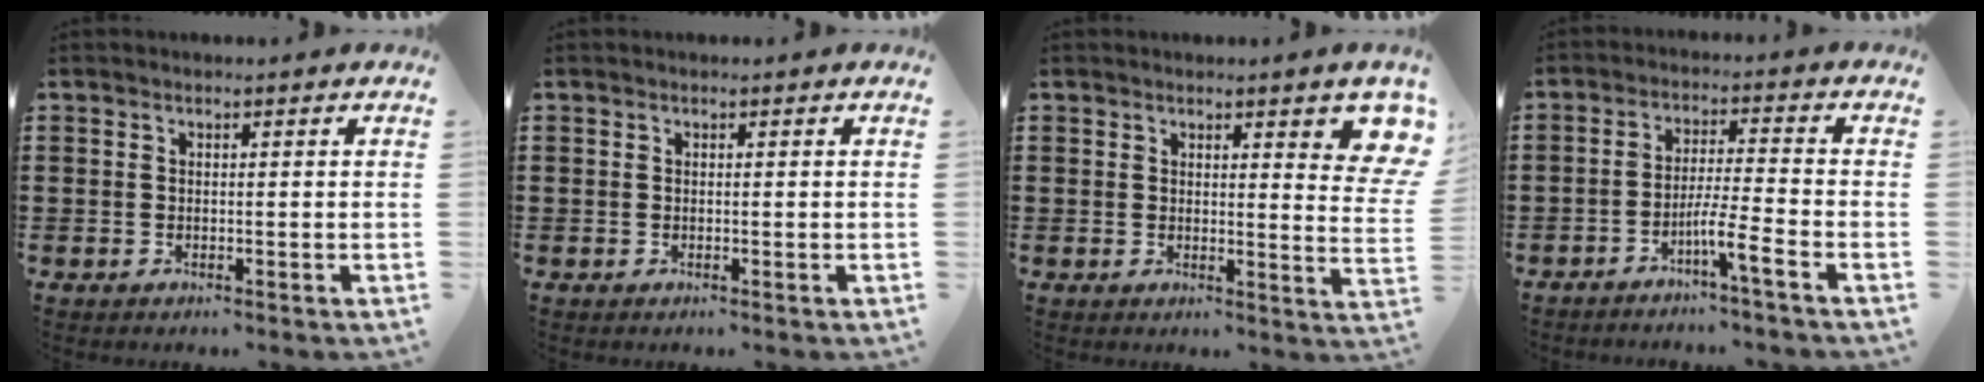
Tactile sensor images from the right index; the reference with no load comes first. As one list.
[{"total": 0.0}, {"total": 4.7, "force": [3.4, 0.8, 3.2], "torque": [-0.041, -0.012, 0.055]}, {"total": 5.4, "force": [-3.5, -0.2, 4.1], "torque": [-0.077, -0.007, -0.068]}]